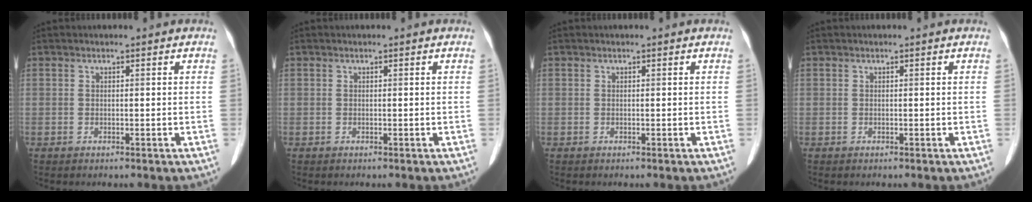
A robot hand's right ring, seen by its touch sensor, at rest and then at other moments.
{"total": 0.0}
{"total": 0.0}
{"total": 0.0}